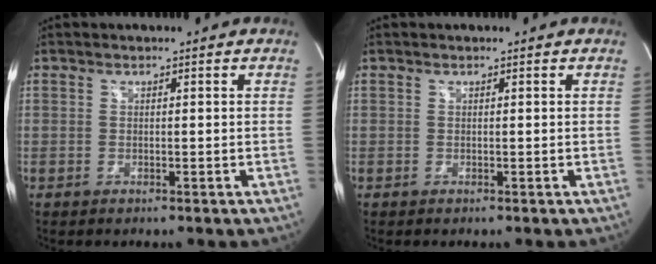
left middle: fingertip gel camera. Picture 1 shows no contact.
{"total": 0.0}